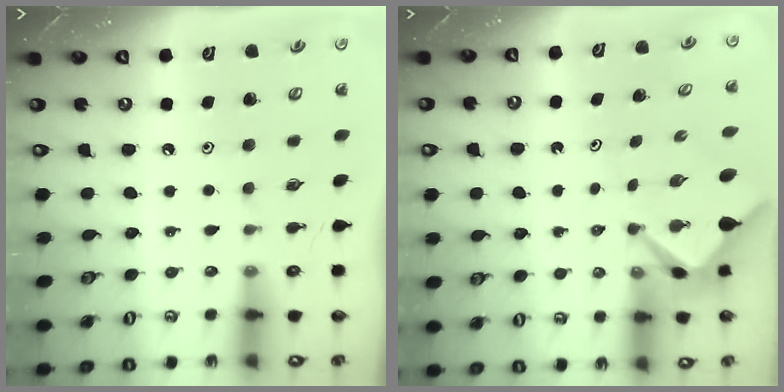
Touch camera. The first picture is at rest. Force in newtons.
{"total": 2.6, "press": 2.6, "slide": 0.3}